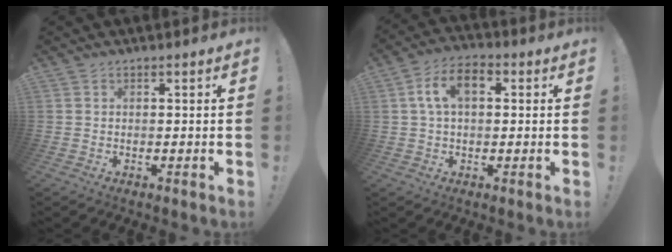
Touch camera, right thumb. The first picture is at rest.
{"total": 9.4, "force": [2.1, 5.7, 7.1], "torque": [-0.126, 0.014, 0.041]}